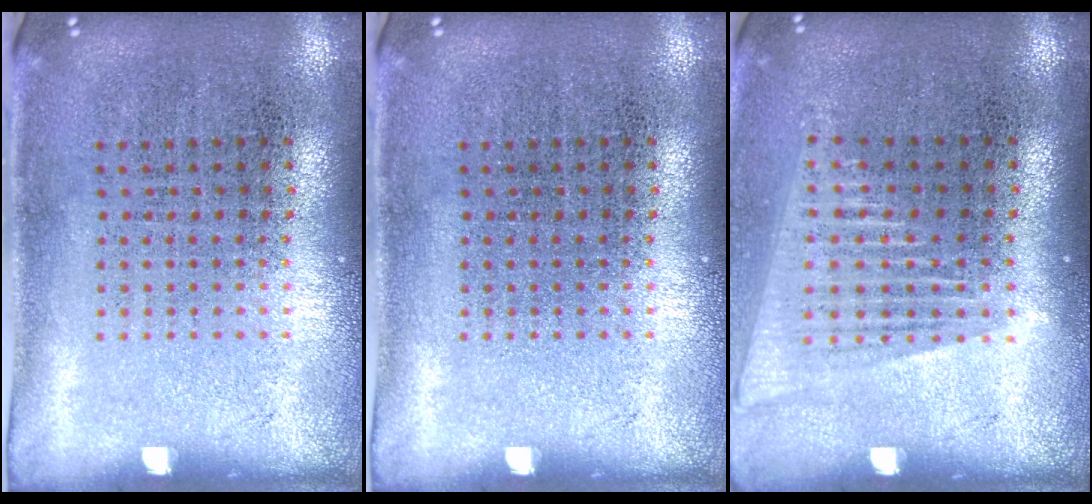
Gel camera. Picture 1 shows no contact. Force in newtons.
{"total": 0.0}
{"total": 1.5, "press": 1.3, "slide": 0.6}